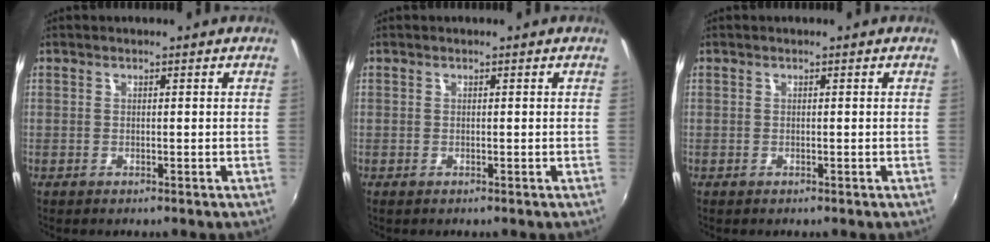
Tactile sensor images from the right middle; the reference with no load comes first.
{"total": 0.0}
{"total": 0.0}